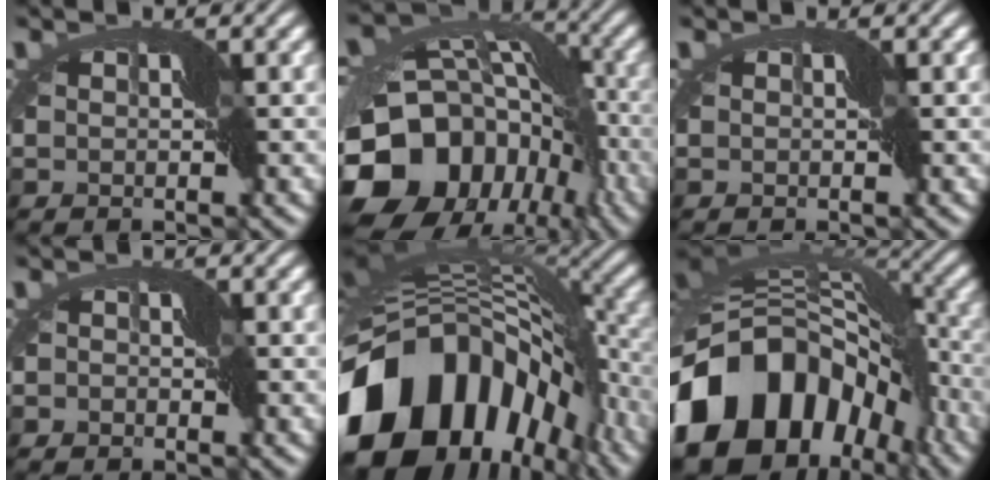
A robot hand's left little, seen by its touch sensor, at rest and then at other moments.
{"total": 19.1, "force": [-8.5, 13.9, 9.9], "torque": [-0.206, -0.024, -0.137]}
{"total": 0.0}
{"total": 2.4, "force": [-2.0, 1.2, 0.2], "torque": [-0.003, 0.002, -0.036]}
{"total": 16.1, "force": [-5.8, 10.0, 11.2], "torque": [-0.239, -0.005, -0.115]}
{"total": 16.0, "force": [-6.5, 10.8, 9.9], "torque": [-0.211, 0.002, -0.124]}